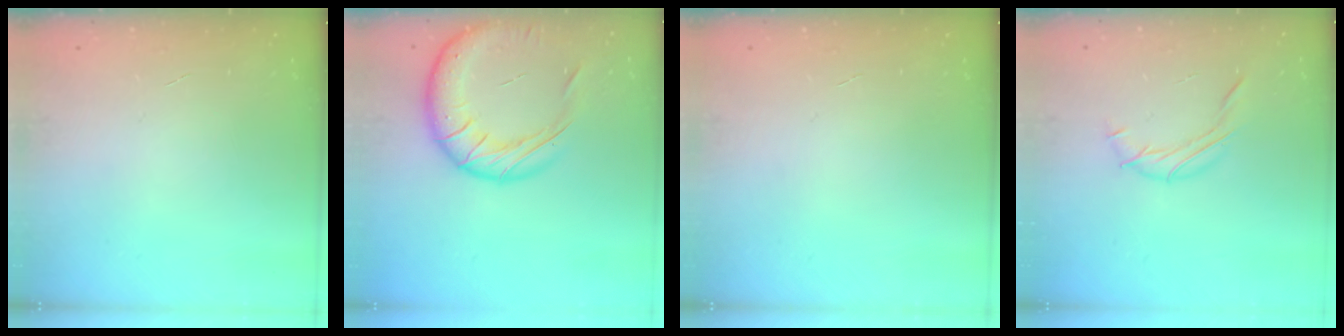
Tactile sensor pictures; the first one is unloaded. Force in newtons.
{"total": 19.8, "press": 19.6, "slide": 3.1}
{"total": 0.0}
{"total": 9.6, "press": 9.4, "slide": 2.2}